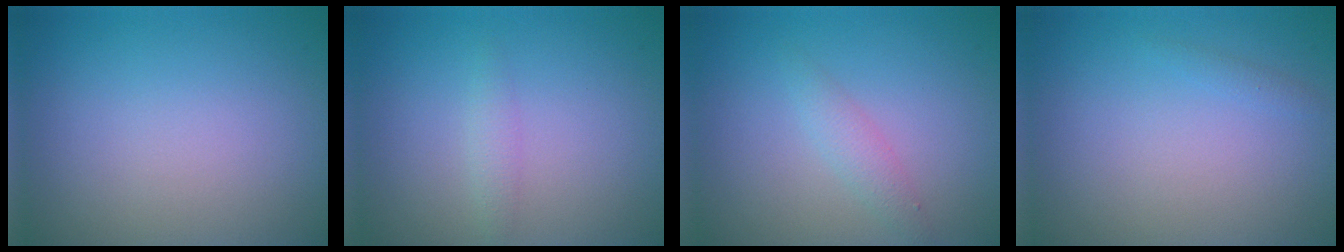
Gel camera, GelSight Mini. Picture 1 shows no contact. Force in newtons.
{"total": 1.0, "press": 1.0, "slide": 0.0}
{"total": 1.5, "press": 1.5, "slide": 0.0}
{"total": 0.6, "press": 0.6, "slide": 0.0}